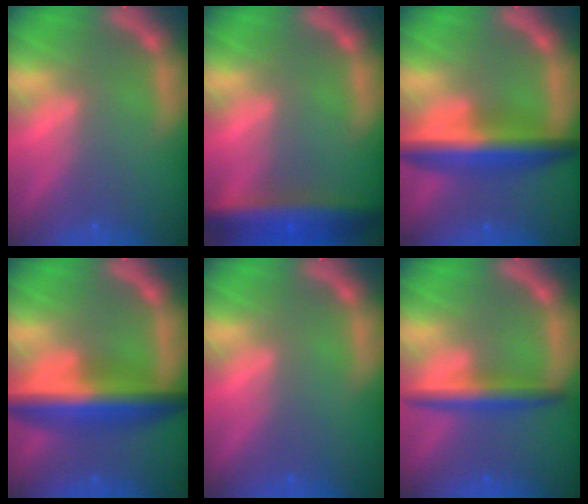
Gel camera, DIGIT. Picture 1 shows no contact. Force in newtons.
{"total": 6.9}
{"total": 7.5}
{"total": 8.5}
{"total": 0.0}
{"total": 3.9}